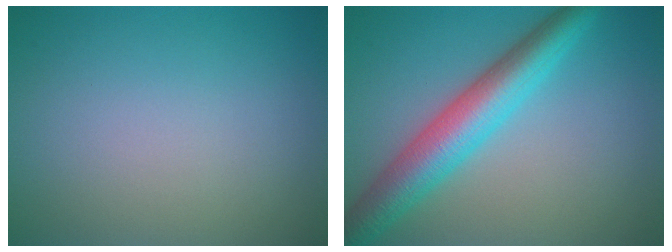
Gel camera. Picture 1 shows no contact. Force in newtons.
{"total": 6.5, "press": 6.5, "slide": 0.0}